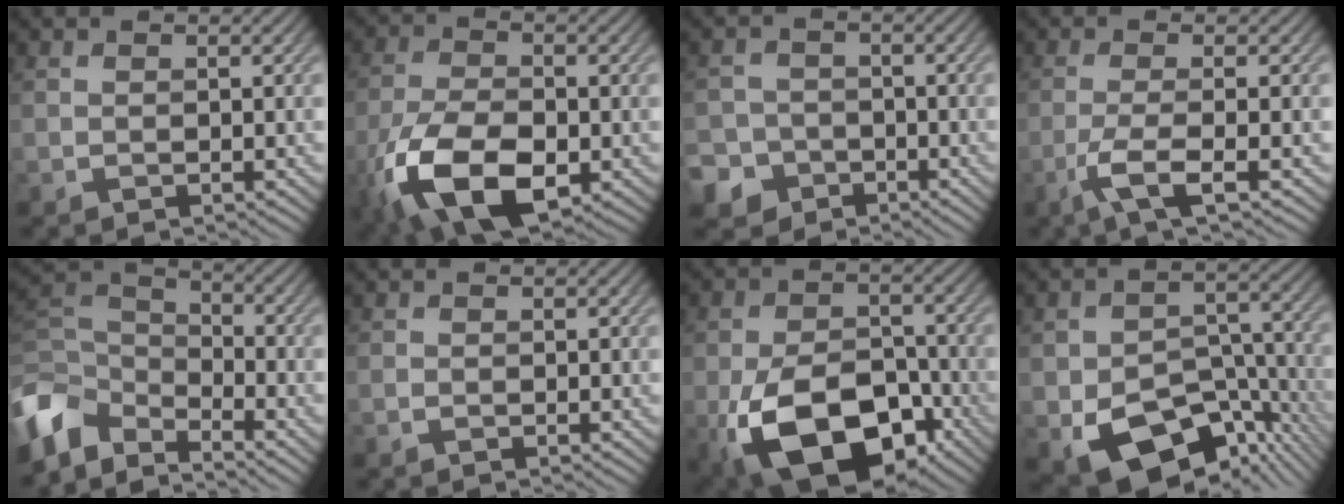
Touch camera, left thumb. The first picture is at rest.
{"total": 13.5, "force": [-5.5, 7.2, 10.1], "torque": [-0.239, -0.046, -0.095]}
{"total": 5.7, "force": [-3.3, 4.6, 1.0], "torque": [-0.021, -0.012, -0.075]}
{"total": 4.6, "force": [-2.0, 0.8, 4.0], "torque": [-0.075, 0.003, -0.054]}
{"total": 7.9, "force": [-5.7, 4.0, 3.6], "torque": [-0.086, -0.004, -0.129]}
{"total": 0.0}
{"total": 15.4, "force": [-6.6, 9.1, 10.5], "torque": [-0.207, -0.037, -0.113]}
{"total": 12.8, "force": [-6.8, 7.6, 7.8], "torque": [-0.132, -0.038, -0.104]}